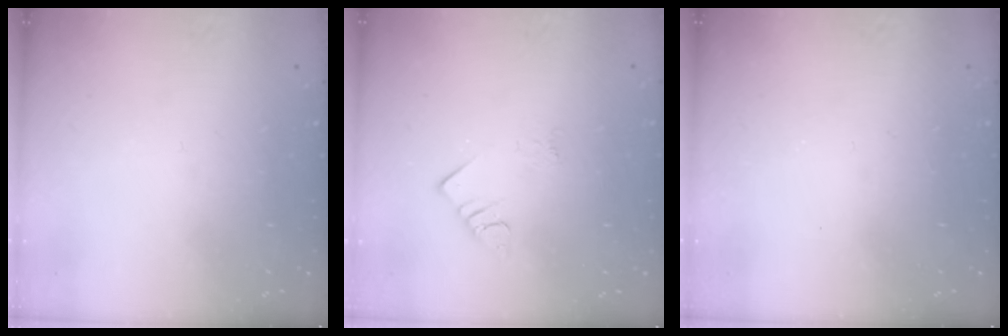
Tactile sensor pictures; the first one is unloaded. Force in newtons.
{"total": 2.7, "press": 2.7, "slide": 0.3}
{"total": 3.8, "press": 3.8, "slide": 0.4}